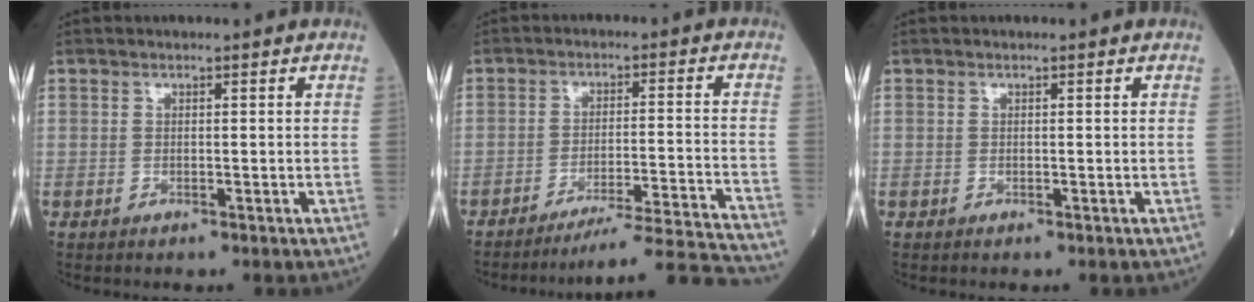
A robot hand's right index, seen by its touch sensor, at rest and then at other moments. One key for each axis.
{"total": 16.7, "fx": -16.0, "fy": -3.2, "fz": 3.7, "tx": -0.028, "ty": -0.016, "tz": -0.224}
{"total": 0.0}